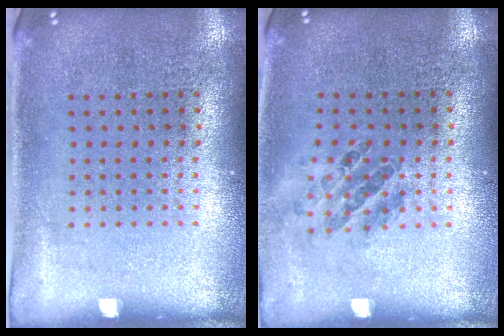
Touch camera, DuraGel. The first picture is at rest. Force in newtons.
{"total": 1.0, "press": 0.9, "slide": 0.3}